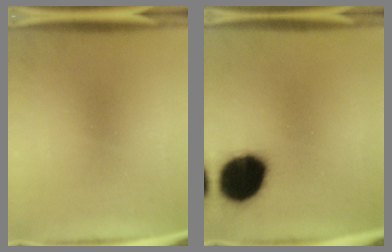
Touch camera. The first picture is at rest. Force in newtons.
{"total": 18.6}